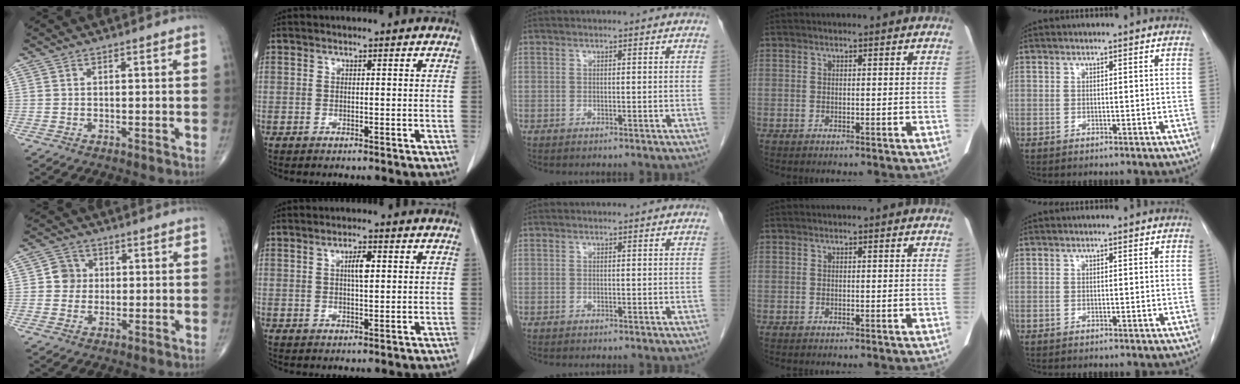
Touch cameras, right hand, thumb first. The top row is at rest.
{"thumb": {"total": 4.2, "force": [0.3, 4.1, 1.2], "torque": [0.009, 0.006, 0.000]}, "index": {"total": 3.1, "force": [0.9, 0.8, 2.9], "torque": [-0.049, 0.002, 0.015]}}